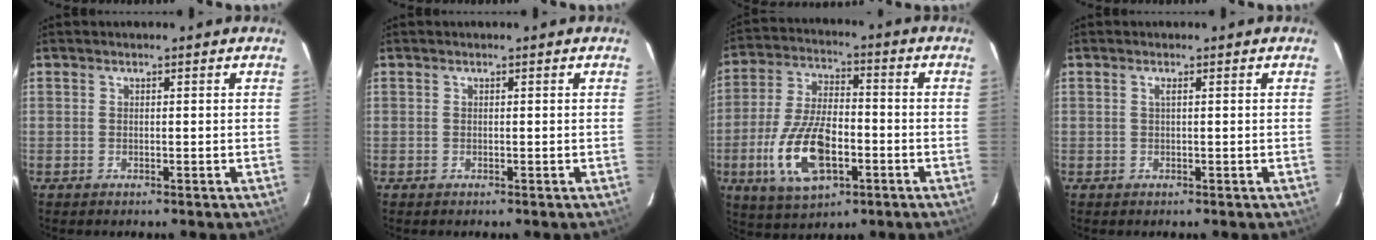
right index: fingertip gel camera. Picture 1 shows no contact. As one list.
[{"total": 0.0}, {"total": 15.3, "force": [-5.2, 7.1, 12.5], "torque": [-0.266, -0.008, -0.088]}, {"total": 0.8, "force": [0.1, -0.2, 0.7], "torque": [-0.013, 0.001, 0.001]}]